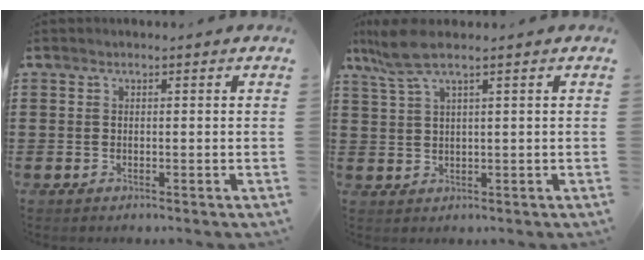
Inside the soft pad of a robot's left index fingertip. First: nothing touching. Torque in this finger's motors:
{"motor_torque": [0.24, 0.77, 0.12, 0.01]}